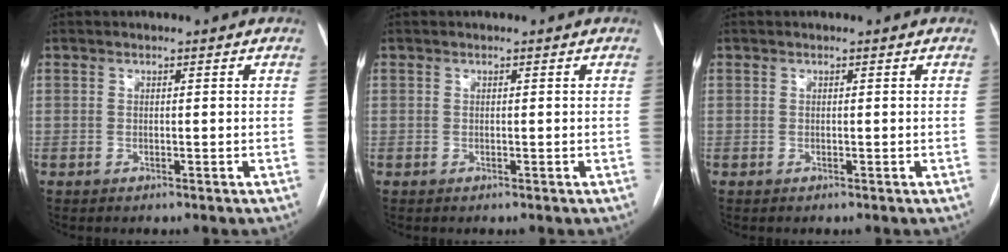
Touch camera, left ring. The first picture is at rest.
{"total": 0.0}
{"total": 0.0}